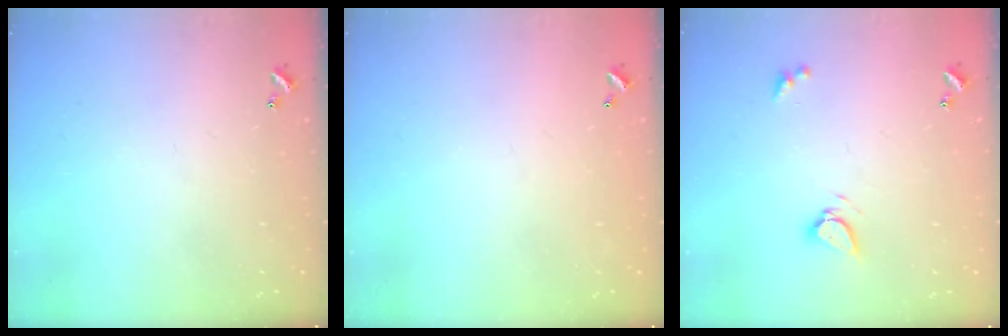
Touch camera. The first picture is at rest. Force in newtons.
{"total": 2.8, "press": 2.8, "slide": 0.1}
{"total": 3.3, "press": 3.3, "slide": 0.5}